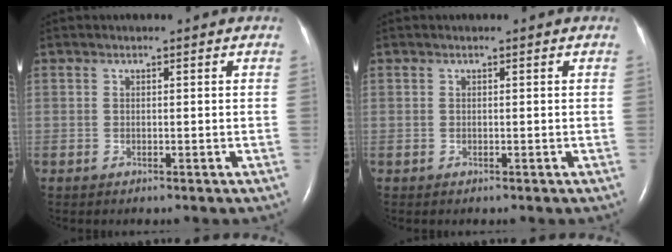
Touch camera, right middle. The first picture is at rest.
{"total": 0.0}